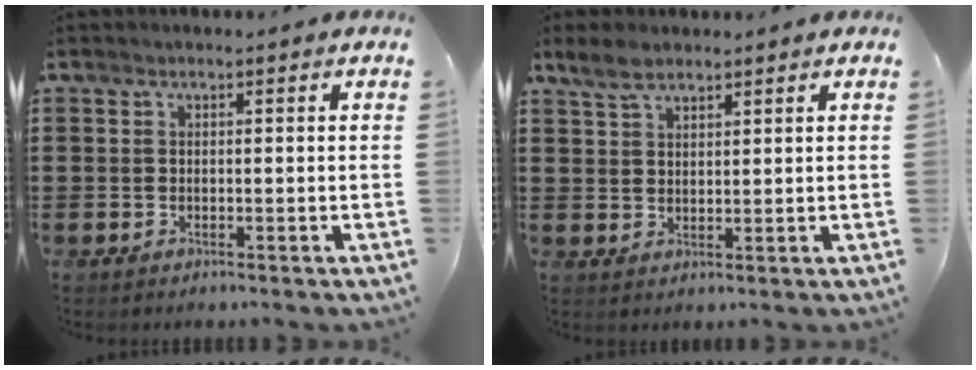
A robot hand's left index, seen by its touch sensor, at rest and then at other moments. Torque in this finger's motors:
{"motor_torque": [-0.22, 0.20, -0.24, -0.01]}